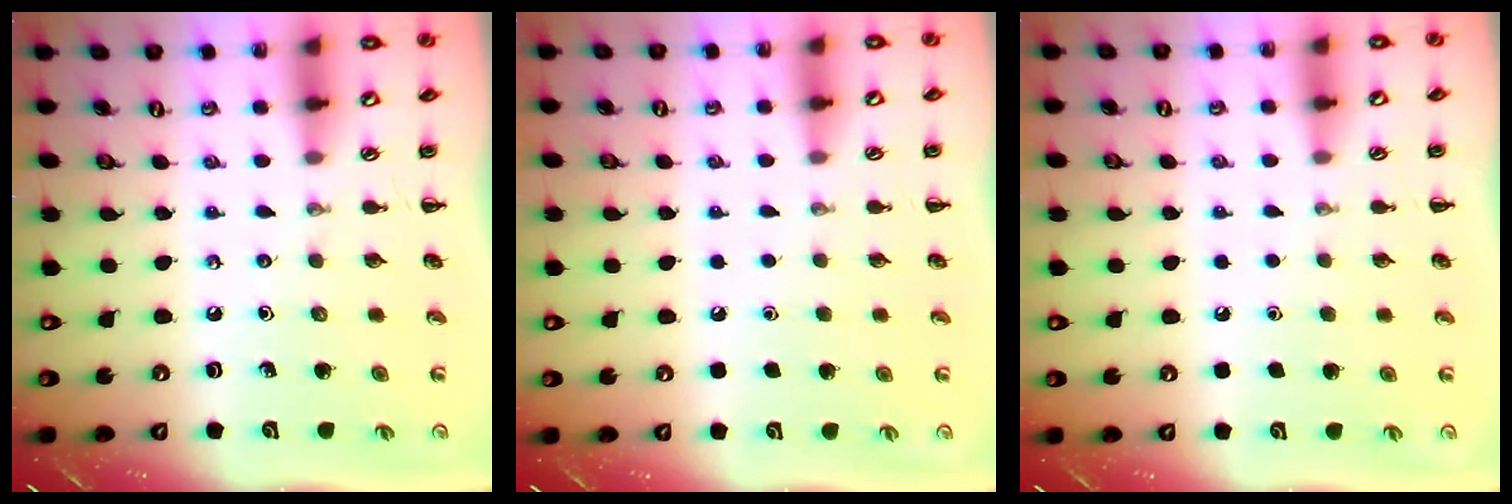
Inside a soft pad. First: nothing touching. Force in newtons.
{"total": 1.8, "press": 1.7, "slide": 0.1}
{"total": 1.6, "press": 1.6, "slide": 0.1}